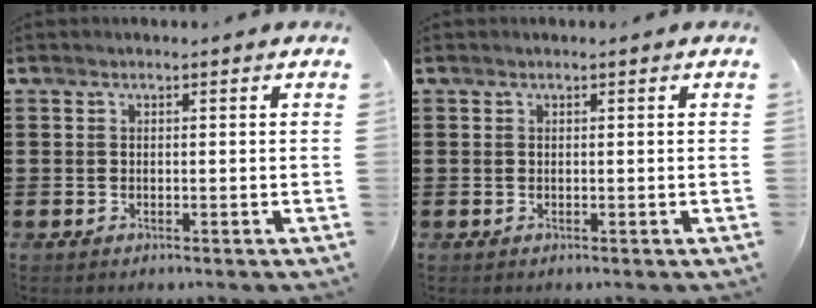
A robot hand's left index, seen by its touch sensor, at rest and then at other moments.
{"total": 0.0}